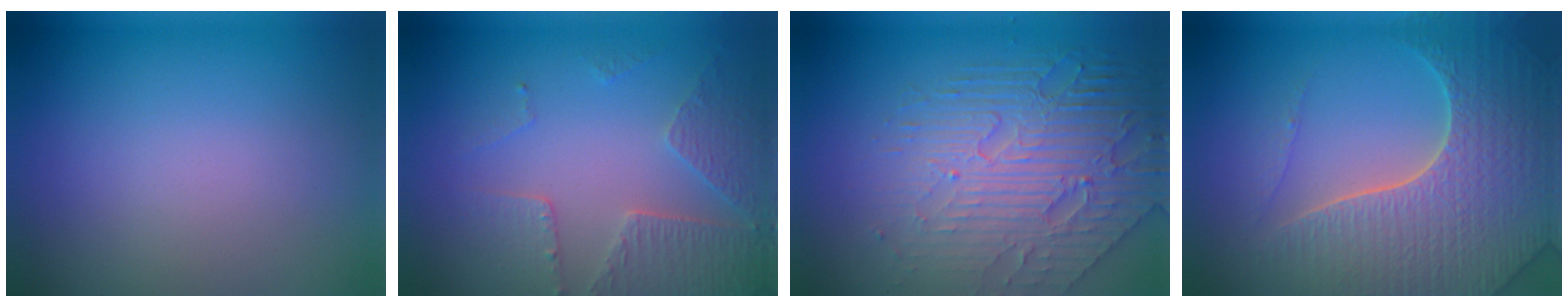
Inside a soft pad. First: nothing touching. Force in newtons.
{"total": 4.5, "press": 3.3, "slide": 3.1}
{"total": 7.6, "press": 5.3, "slide": 5.4}
{"total": 7.1, "press": 6.9, "slide": 1.7}